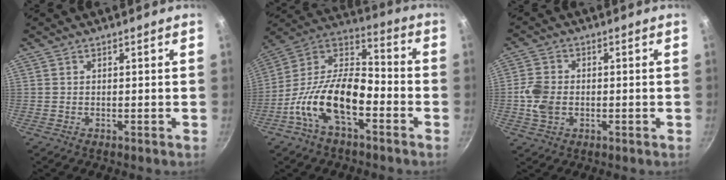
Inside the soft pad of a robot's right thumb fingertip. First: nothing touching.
{"total": 18.3, "force": [-6.9, 9.2, 14.2], "torque": [-0.244, 0.059, -0.149]}
{"total": 6.3, "force": [-0.9, 4.7, 4.1], "torque": [-0.079, 0.004, -0.022]}